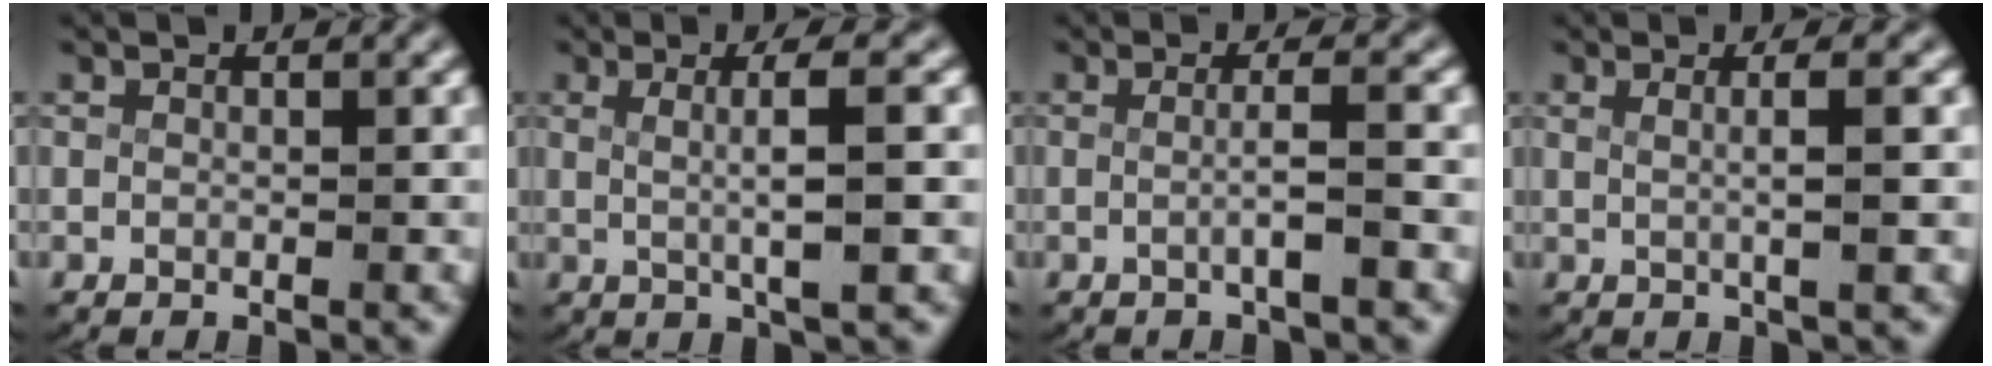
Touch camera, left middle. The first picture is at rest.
{"total": 4.1, "force": [0.7, 0.2, 4.1], "torque": [-0.064, 0.000, 0.016]}
{"total": 2.1, "force": [-0.8, -0.4, 1.9], "torque": [-0.032, -0.002, -0.016]}
{"total": 2.6, "force": [0.6, -0.1, 2.5], "torque": [-0.042, -0.001, 0.014]}